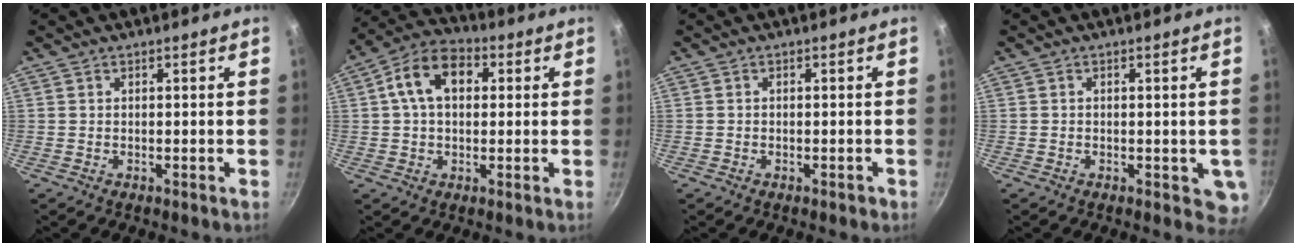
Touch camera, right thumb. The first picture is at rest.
{"total": 11.0, "force": [2.3, 7.3, 7.9], "torque": [-0.112, 0.023, 0.021]}
{"total": 0.8, "force": [-0.5, 0.4, 0.4], "torque": [-0.005, 0.006, -0.005]}
{"total": 4.2, "force": [-0.7, 2.5, 3.3], "torque": [-0.028, -0.006, -0.009]}